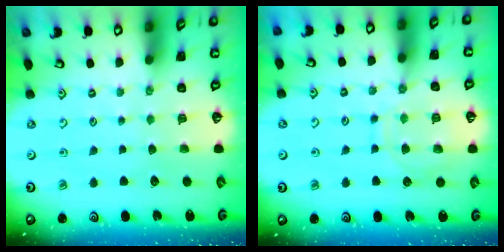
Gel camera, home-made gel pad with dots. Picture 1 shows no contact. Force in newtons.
{"total": 11.3, "press": 11.3, "slide": 1.0}